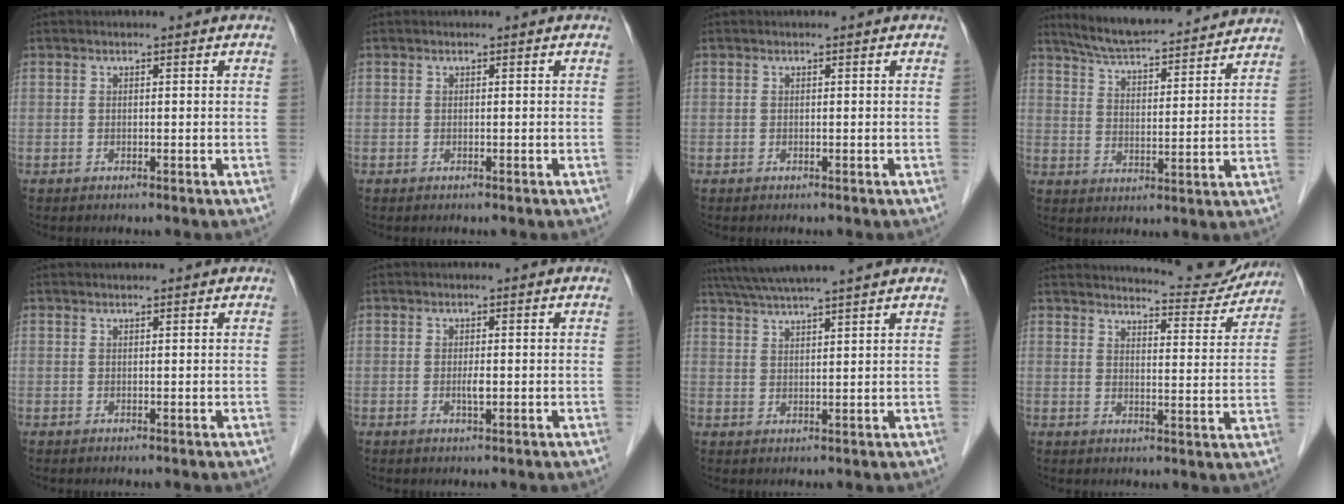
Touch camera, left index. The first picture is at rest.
{"total": 0.0}
{"total": 0.0}
{"total": 19.0, "force": [17.6, 2.6, 6.9], "torque": [-0.107, 0.021, 0.250]}
{"total": 1.1, "force": [1.0, 0.0, 0.4], "torque": [-0.007, 0.014, 0.020]}
{"total": 1.2, "force": [-0.1, 0.2, 1.2], "torque": [-0.024, -0.002, -0.002]}
{"total": 12.3, "force": [10.8, -0.5, 5.9], "torque": [-0.105, 0.036, 0.157]}
{"total": 12.6, "force": [12.3, 1.6, 2.3], "torque": [-0.024, -0.021, 0.142]}